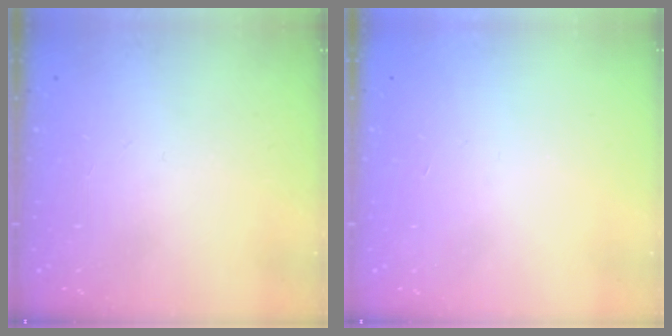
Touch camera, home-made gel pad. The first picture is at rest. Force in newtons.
{"total": 1.7, "press": 1.7, "slide": 0.1}